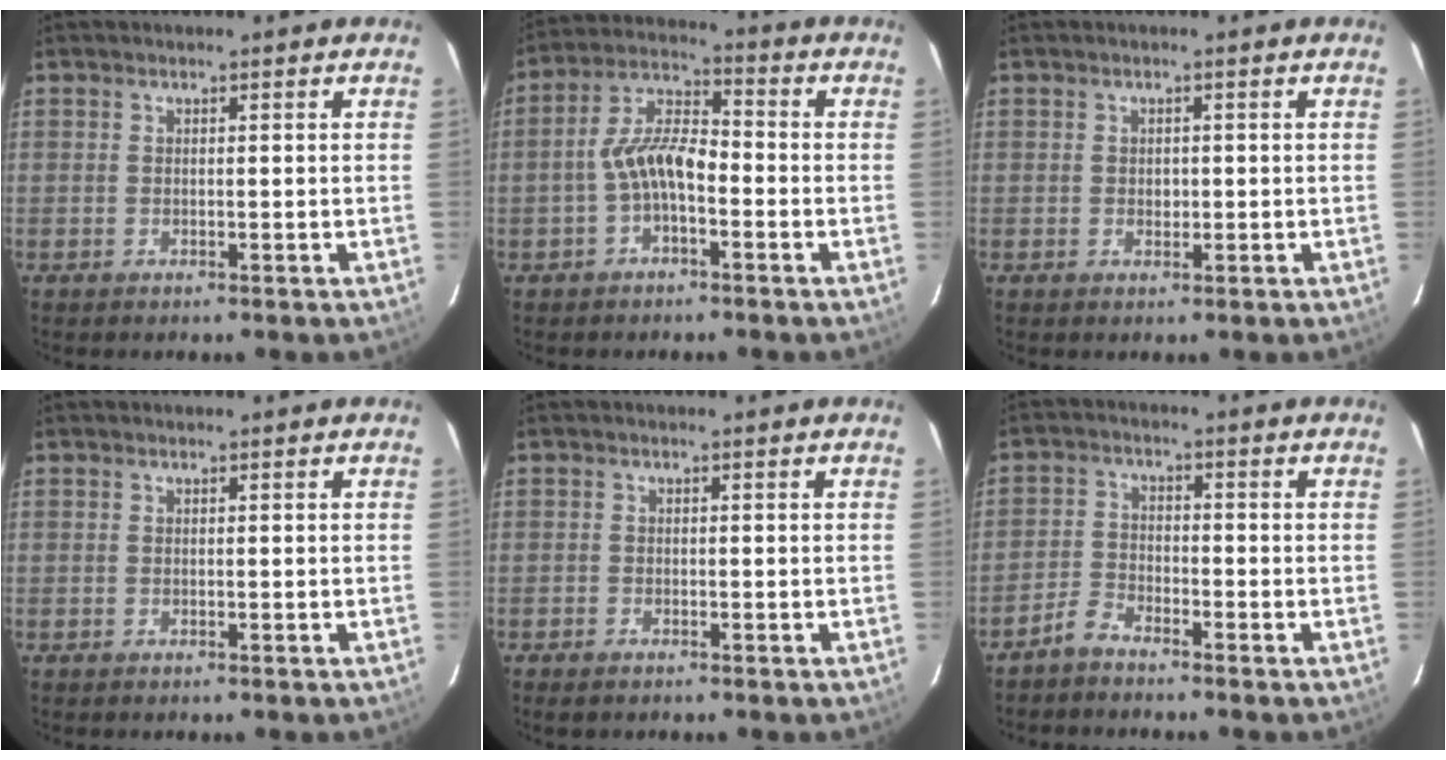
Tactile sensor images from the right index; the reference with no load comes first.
{"total": 7.7, "force": [-2.8, 3.1, 6.5], "torque": [-0.135, 0.020, -0.054]}
{"total": 1.2, "force": [-0.2, 1.0, 0.6], "torque": [-0.008, 0.003, -0.003]}
{"total": 0.0}
{"total": 1.4, "force": [-1.1, 0.5, 0.5], "torque": [-0.014, -0.004, -0.023]}
{"total": 3.4, "force": [-3.0, 1.0, 1.0], "torque": [-0.031, 0.009, -0.065]}